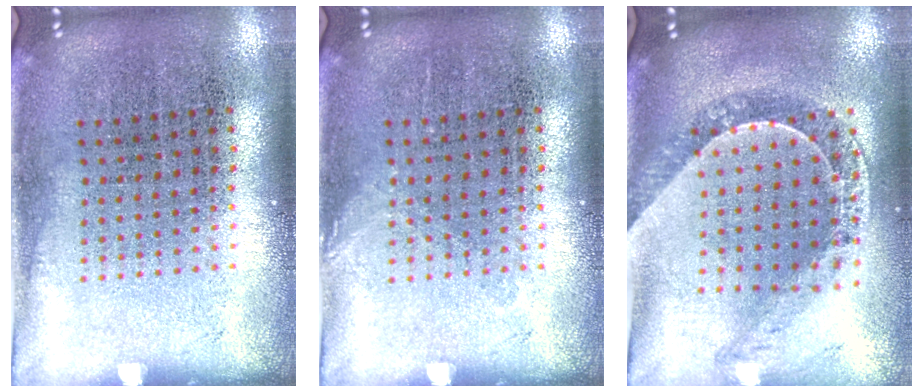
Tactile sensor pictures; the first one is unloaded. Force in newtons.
{"total": 0.6, "press": 0.6, "slide": 0.1}
{"total": 1.2, "press": 1.2, "slide": 0.2}